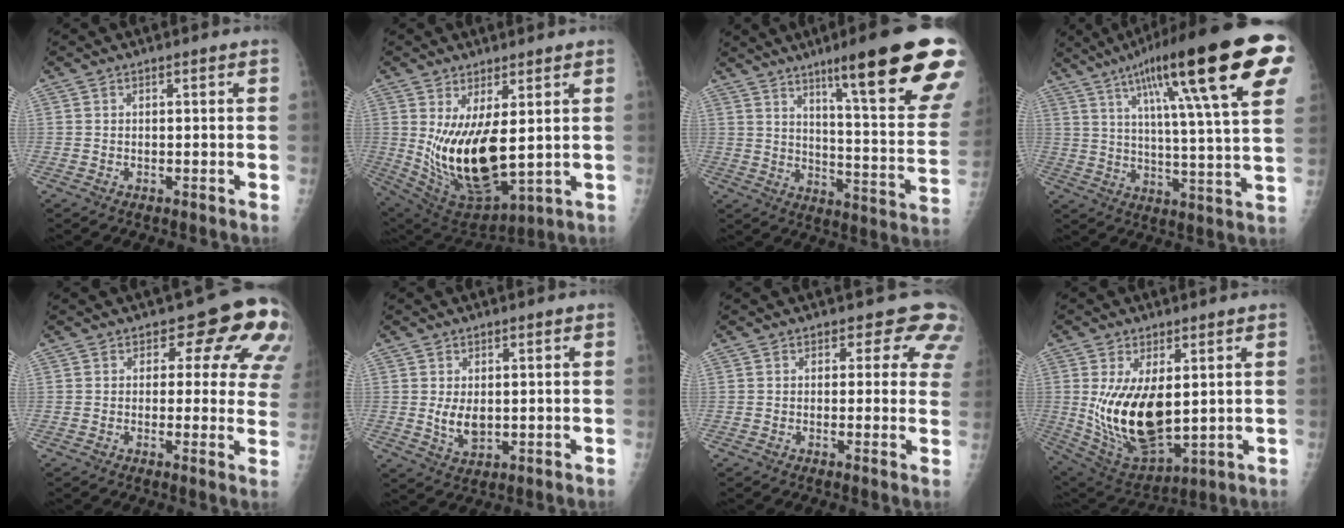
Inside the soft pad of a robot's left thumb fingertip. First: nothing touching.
{"total": 15.5, "force": [1.7, 6.7, 13.9], "torque": [-0.247, -0.037, 0.059]}
{"total": 25.0, "force": [14.9, 2.7, 19.9], "torque": [-0.242, -0.063, 0.212]}
{"total": 27.7, "force": [13.1, 4.6, 24.0], "torque": [-0.347, -0.007, 0.195]}
{"total": 11.3, "force": [5.9, 6.2, 7.3], "torque": [-0.036, -0.027, 0.047]}
{"total": 4.4, "force": [0.5, 2.7, 3.4], "torque": [-0.052, -0.013, 0.018]}
{"total": 7.1, "force": [5.5, 3.9, 2.2], "torque": [0.021, -0.022, 0.036]}
{"total": 16.1, "force": [1.7, 8.3, 13.7], "torque": [-0.237, -0.024, 0.058]}